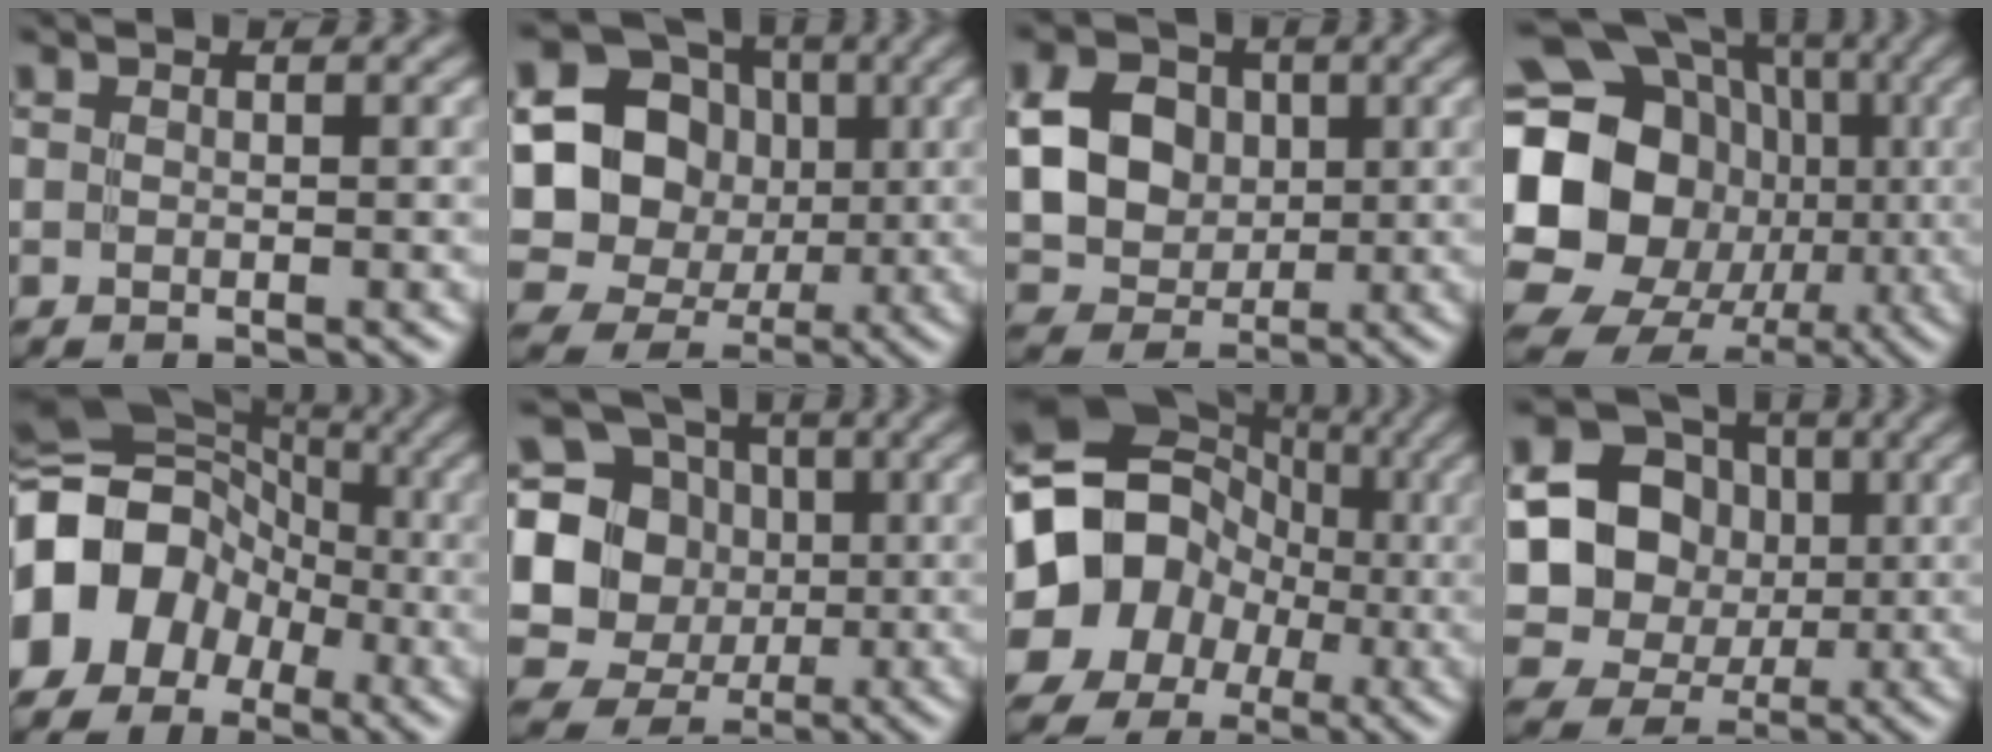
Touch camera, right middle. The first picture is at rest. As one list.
[{"total": 16.8, "force": [1.0, 15.4, 6.6], "torque": [-0.147, 0.017, -0.008]}, {"total": 7.2, "force": [0.8, 5.9, 4.1], "torque": [-0.087, 0.006, 0.009]}, {"total": 22.3, "force": [-1.2, 19.7, 10.3], "torque": [-0.190, 0.021, -0.066]}, {"total": 12.4, "force": [-2.9, 10.1, 6.5], "torque": [-0.123, 0.006, -0.078]}, {"total": 11.6, "force": [0.3, 11.0, 3.9], "torque": [-0.122, 0.030, -0.014]}, {"total": 15.6, "force": [-1.7, 14.1, 6.6], "torque": [-0.136, 0.007, -0.068]}, {"total": 15.1, "force": [1.2, 13.8, 5.9], "torque": [-0.145, 0.020, -0.005]}]